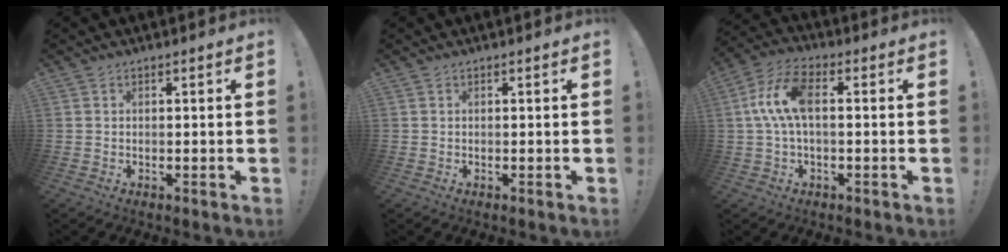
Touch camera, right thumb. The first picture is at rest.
{"total": 0.0}
{"total": 10.9, "force": [0.6, 4.8, 9.8], "torque": [-0.203, 0.009, 0.013]}